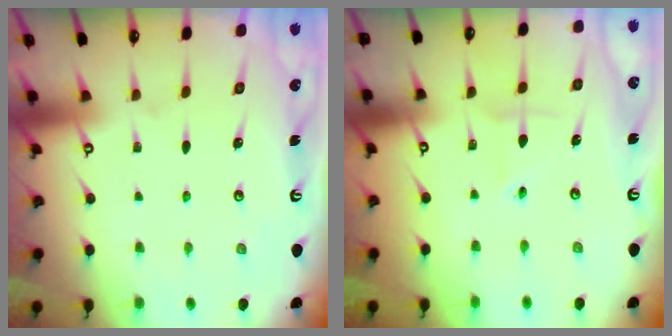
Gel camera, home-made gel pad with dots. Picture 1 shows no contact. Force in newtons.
{"total": 2.2, "press": 2.1, "slide": 0.6}